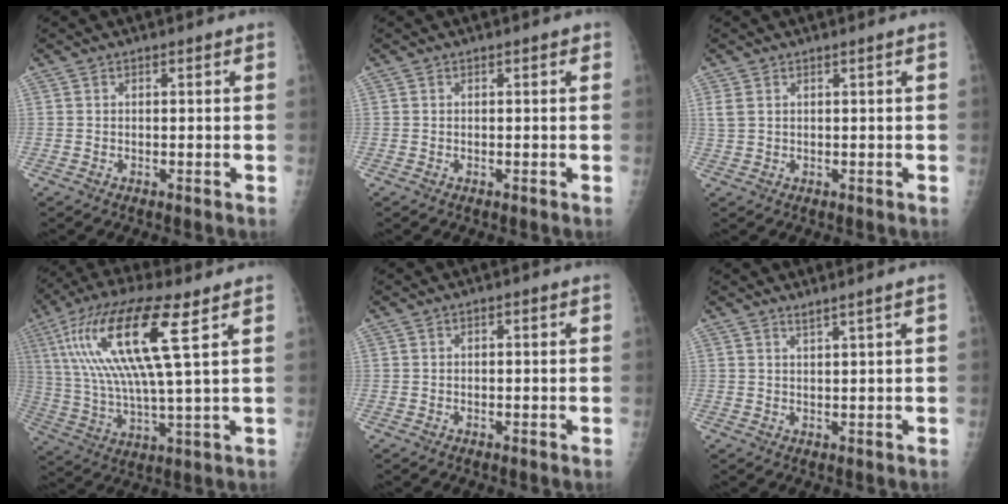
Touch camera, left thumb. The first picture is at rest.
{"total": 0.0}
{"total": 1.8, "force": [0.9, 0.6, 1.5], "torque": [-0.046, 0.008, 0.029]}
{"total": 19.3, "force": [7.3, 3.5, 17.5], "torque": [-0.362, -0.013, 0.128]}
{"total": 0.6, "force": [0.1, 0.3, 0.5], "torque": [-0.005, 0.002, 0.001]}
{"total": 1.6, "force": [1.1, -0.7, 0.9], "torque": [-0.029, -0.014, 0.025]}